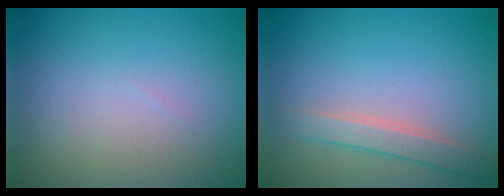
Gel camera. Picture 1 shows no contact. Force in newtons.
{"total": 2.2, "press": 2.2, "slide": 0.2}